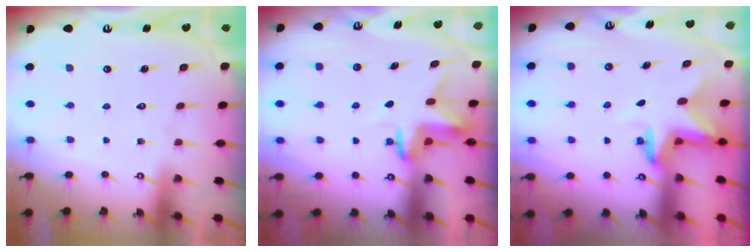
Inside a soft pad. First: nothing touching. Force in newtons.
{"total": 3.5, "press": 3.5, "slide": 0.2}
{"total": 3.0, "press": 3.0, "slide": 0.2}